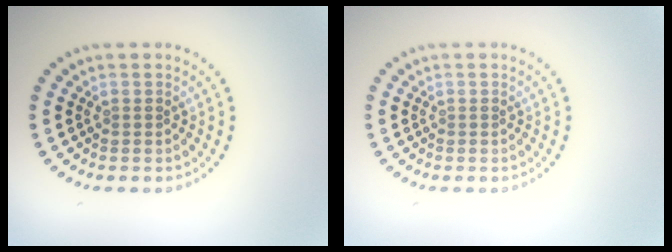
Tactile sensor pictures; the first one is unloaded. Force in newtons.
{"total": 0.0}